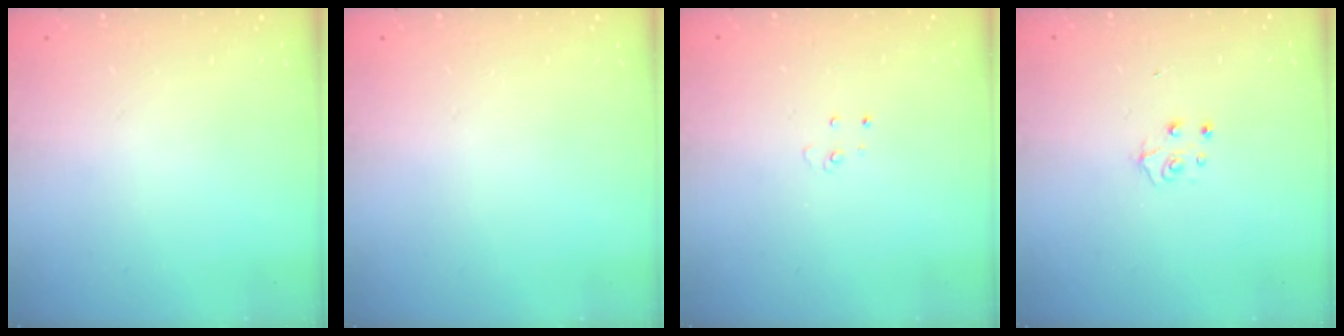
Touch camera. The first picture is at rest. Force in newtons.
{"total": 0.0}
{"total": 2.7, "press": 2.7, "slide": 0.2}
{"total": 5.1, "press": 5.1, "slide": 0.5}